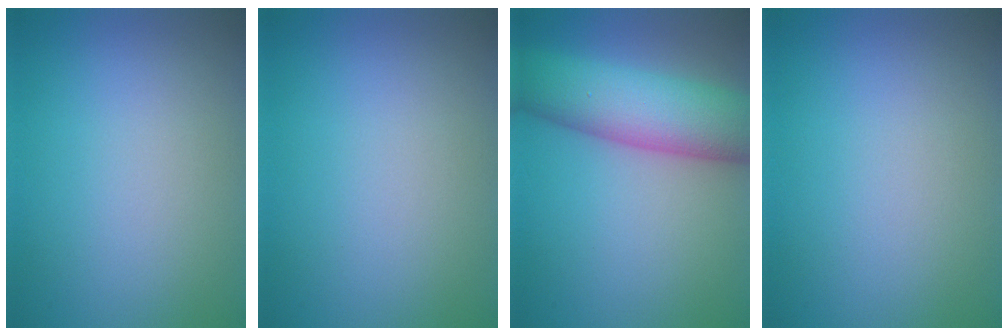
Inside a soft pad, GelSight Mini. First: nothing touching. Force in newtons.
{"total": 0.0}
{"total": 8.9, "press": 8.9, "slide": 0.3}
{"total": 0.0}